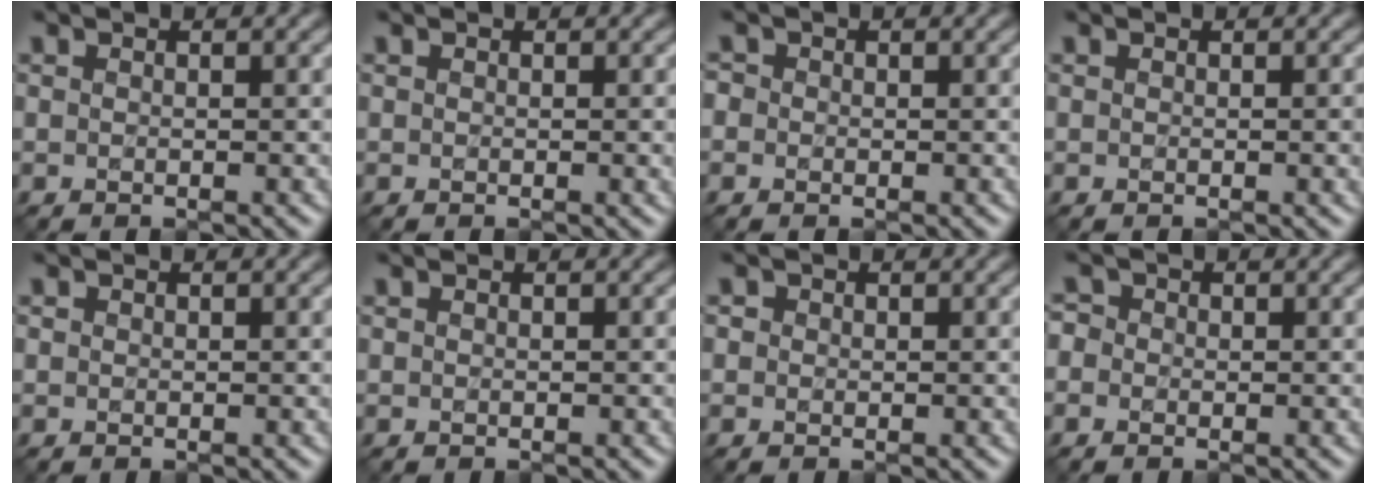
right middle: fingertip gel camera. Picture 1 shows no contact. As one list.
[{"total": 0.6, "force": [0.0, 0.1, 0.6], "torque": [-0.007, -0.001, 0.000]}, {"total": 0.9, "force": [0.0, 0.9, 0.2], "torque": [-0.002, -0.002, -0.006]}, {"total": 1.1, "force": [0.0, 0.2, 1.1], "torque": [-0.014, -0.001, -0.001]}, {"total": 0.0}, {"total": 0.0}, {"total": 0.6, "force": [0.2, 0.6, 0.1], "torque": [0.002, -0.002, -0.002]}, {"total": 1.6, "force": [0.1, 1.5, 0.5], "torque": [-0.001, 0.005, -0.016]}]